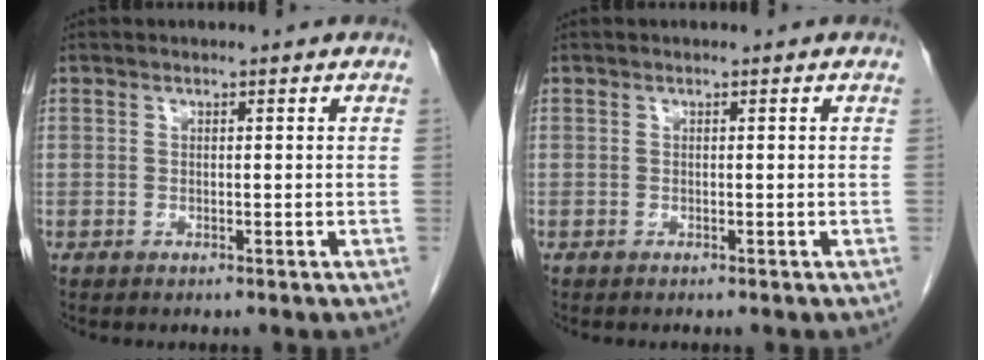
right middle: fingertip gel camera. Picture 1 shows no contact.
{"total": 0.0}